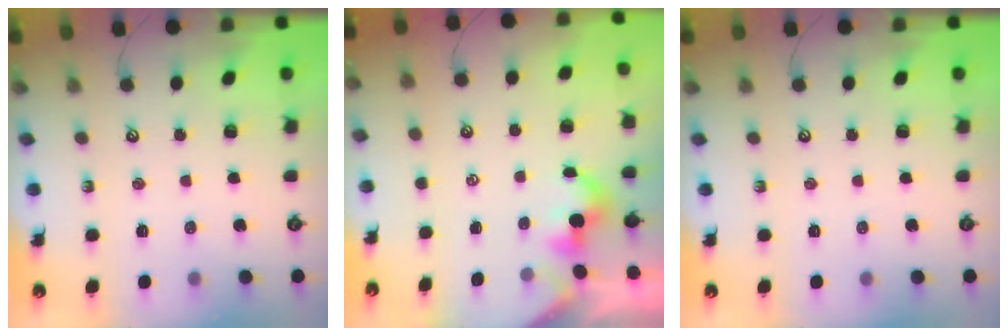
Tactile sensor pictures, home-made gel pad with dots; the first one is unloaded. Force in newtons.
{"total": 2.9, "press": 2.9, "slide": 0.2}
{"total": 0.0}